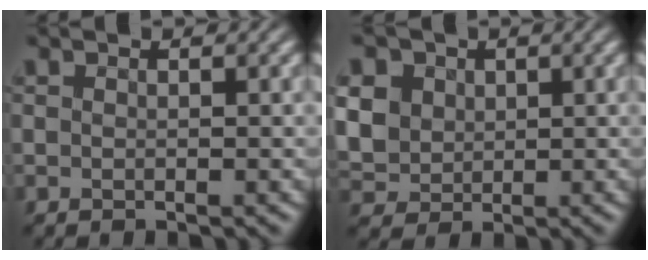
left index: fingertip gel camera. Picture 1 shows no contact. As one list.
[{"total": 7.7, "force": [2.4, 6.4, 3.6], "torque": [-0.115, 0.024, 0.050]}]